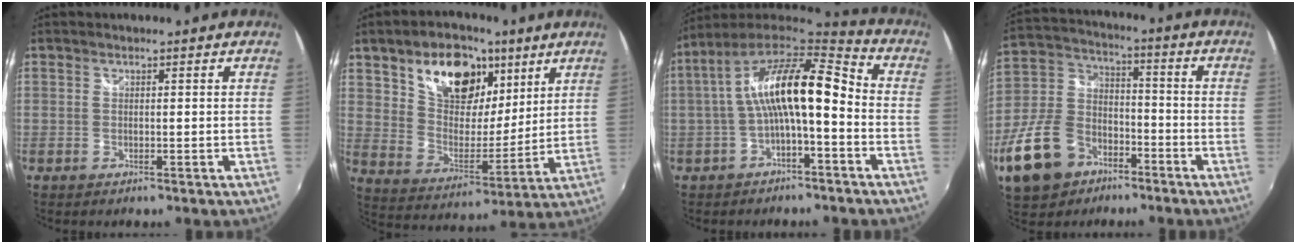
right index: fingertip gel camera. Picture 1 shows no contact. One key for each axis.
{"total": 18.8, "fx": 10.1, "fy": 11.2, "fz": 11.3, "tx": -0.199, "ty": 0.023, "tz": 0.179}
{"total": 15.4, "fx": -1.2, "fy": 4.7, "fz": 14.6, "tx": -0.271, "ty": 0.023, "tz": -0.028}
{"total": 17.8, "fx": -10.0, "fy": 11.7, "fz": 8.9, "tx": -0.224, "ty": 0.017, "tz": -0.167}